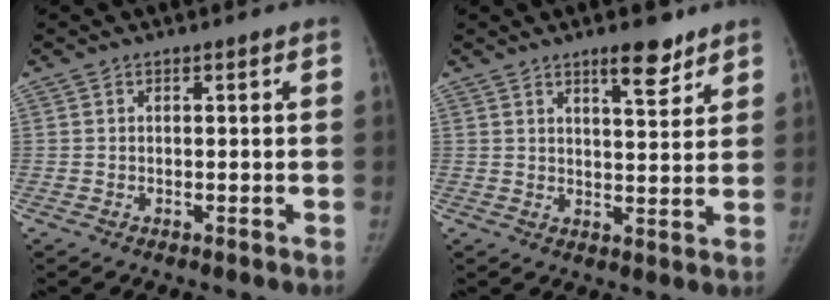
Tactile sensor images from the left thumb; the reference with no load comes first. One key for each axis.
{"total": 6.6, "fx": 4.7, "fy": 2.1, "fz": 4.1, "tx": -0.038, "ty": -0.031, "tz": 0.068}